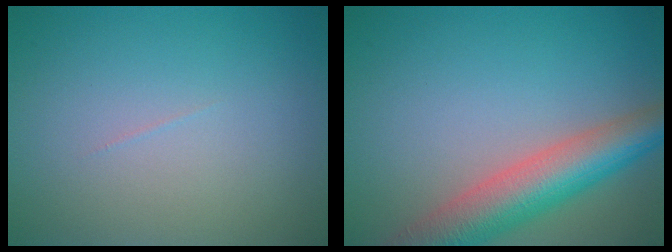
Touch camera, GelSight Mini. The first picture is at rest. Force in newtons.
{"total": 7.6, "press": 7.6, "slide": 0.4}